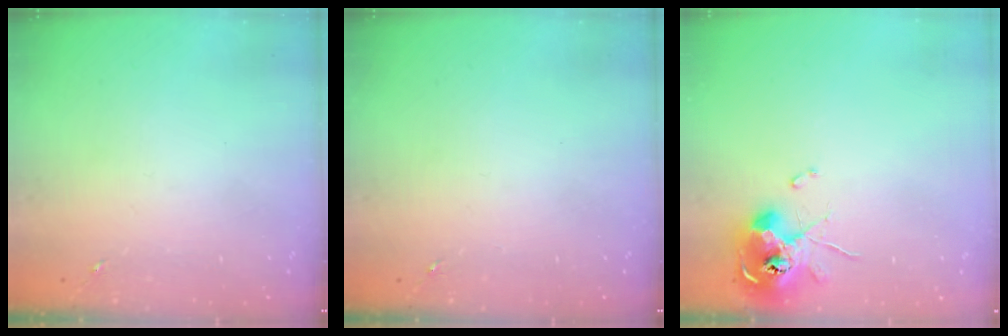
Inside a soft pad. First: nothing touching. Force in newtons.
{"total": 0.0}
{"total": 10.2, "press": 10.1, "slide": 1.4}